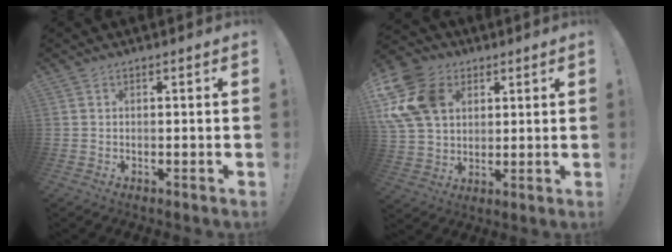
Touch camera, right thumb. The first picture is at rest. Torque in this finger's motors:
{"motor_torque": [1.69, 1.72, 0.45, 0.18, 0.54]}